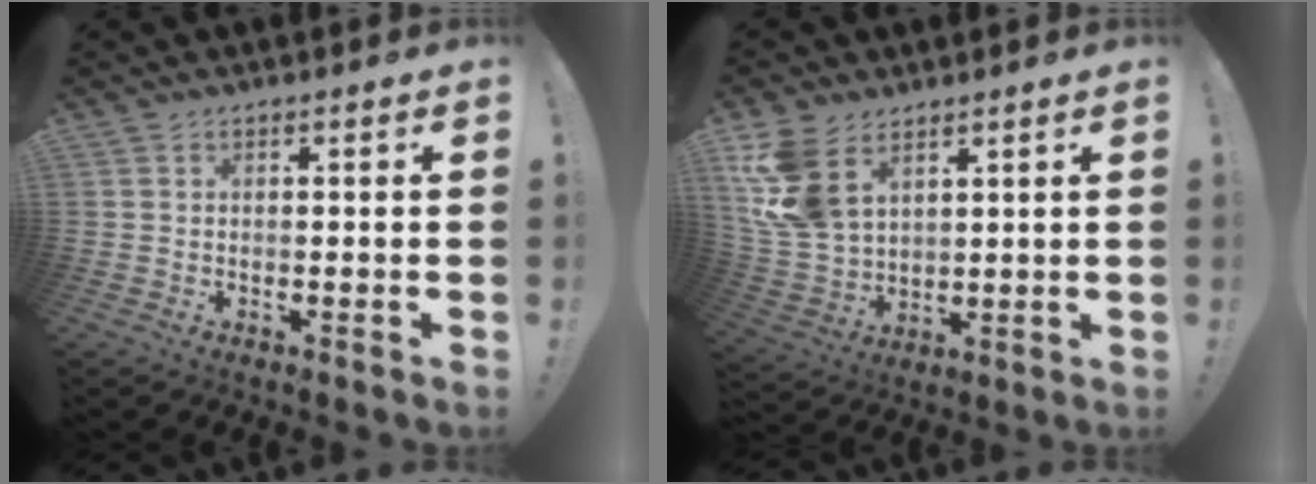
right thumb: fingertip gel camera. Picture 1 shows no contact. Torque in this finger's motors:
{"motor_torque": [1.84, 1.96, 1.27, 0.68, 0.11]}